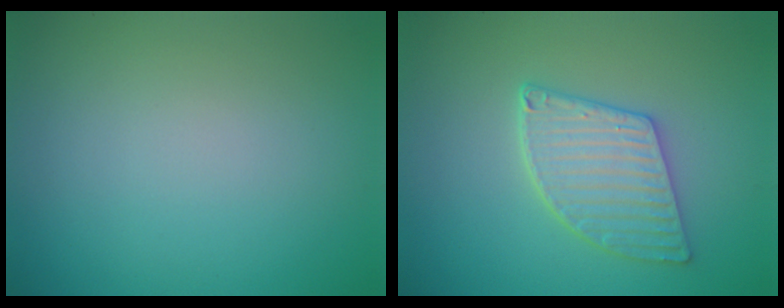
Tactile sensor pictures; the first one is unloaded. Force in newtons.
{"total": 4.1, "press": 3.6, "slide": 1.8}